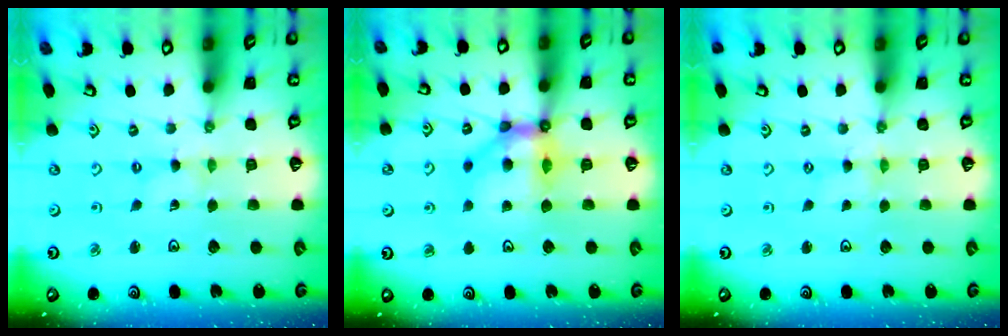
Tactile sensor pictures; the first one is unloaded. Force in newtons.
{"total": 10.4, "press": 10.3, "slide": 1.8}
{"total": 0.0}